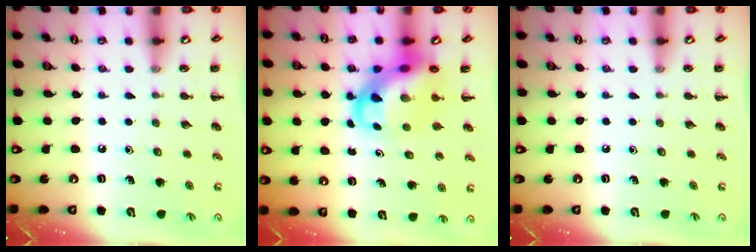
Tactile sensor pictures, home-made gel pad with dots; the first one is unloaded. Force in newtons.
{"total": 8.1, "press": 7.7, "slide": 2.2}
{"total": 0.0}